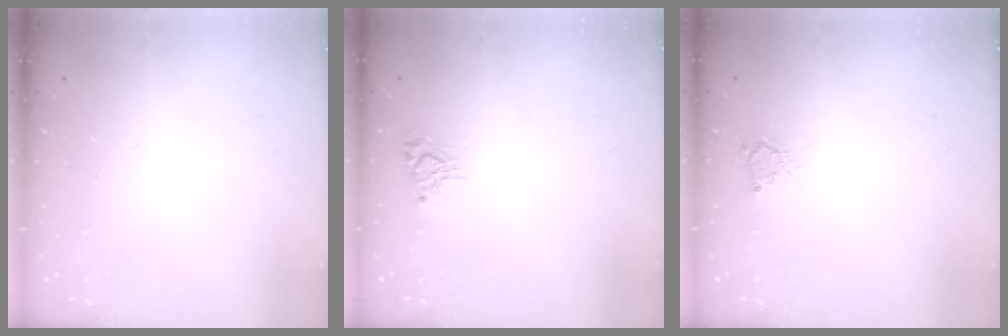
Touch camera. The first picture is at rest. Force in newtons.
{"total": 2.5, "press": 2.5, "slide": 0.4}
{"total": 3.2, "press": 3.2, "slide": 0.5}